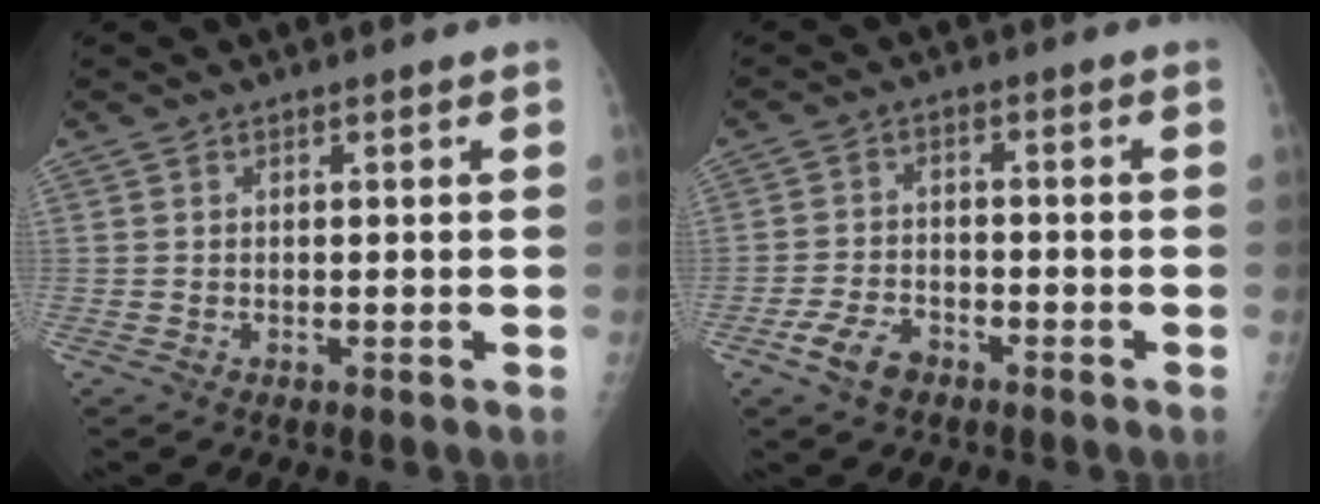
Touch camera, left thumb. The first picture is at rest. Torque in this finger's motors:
{"motor_torque": [-0.82, 0.70, 0.47, 0.42, 0.10]}